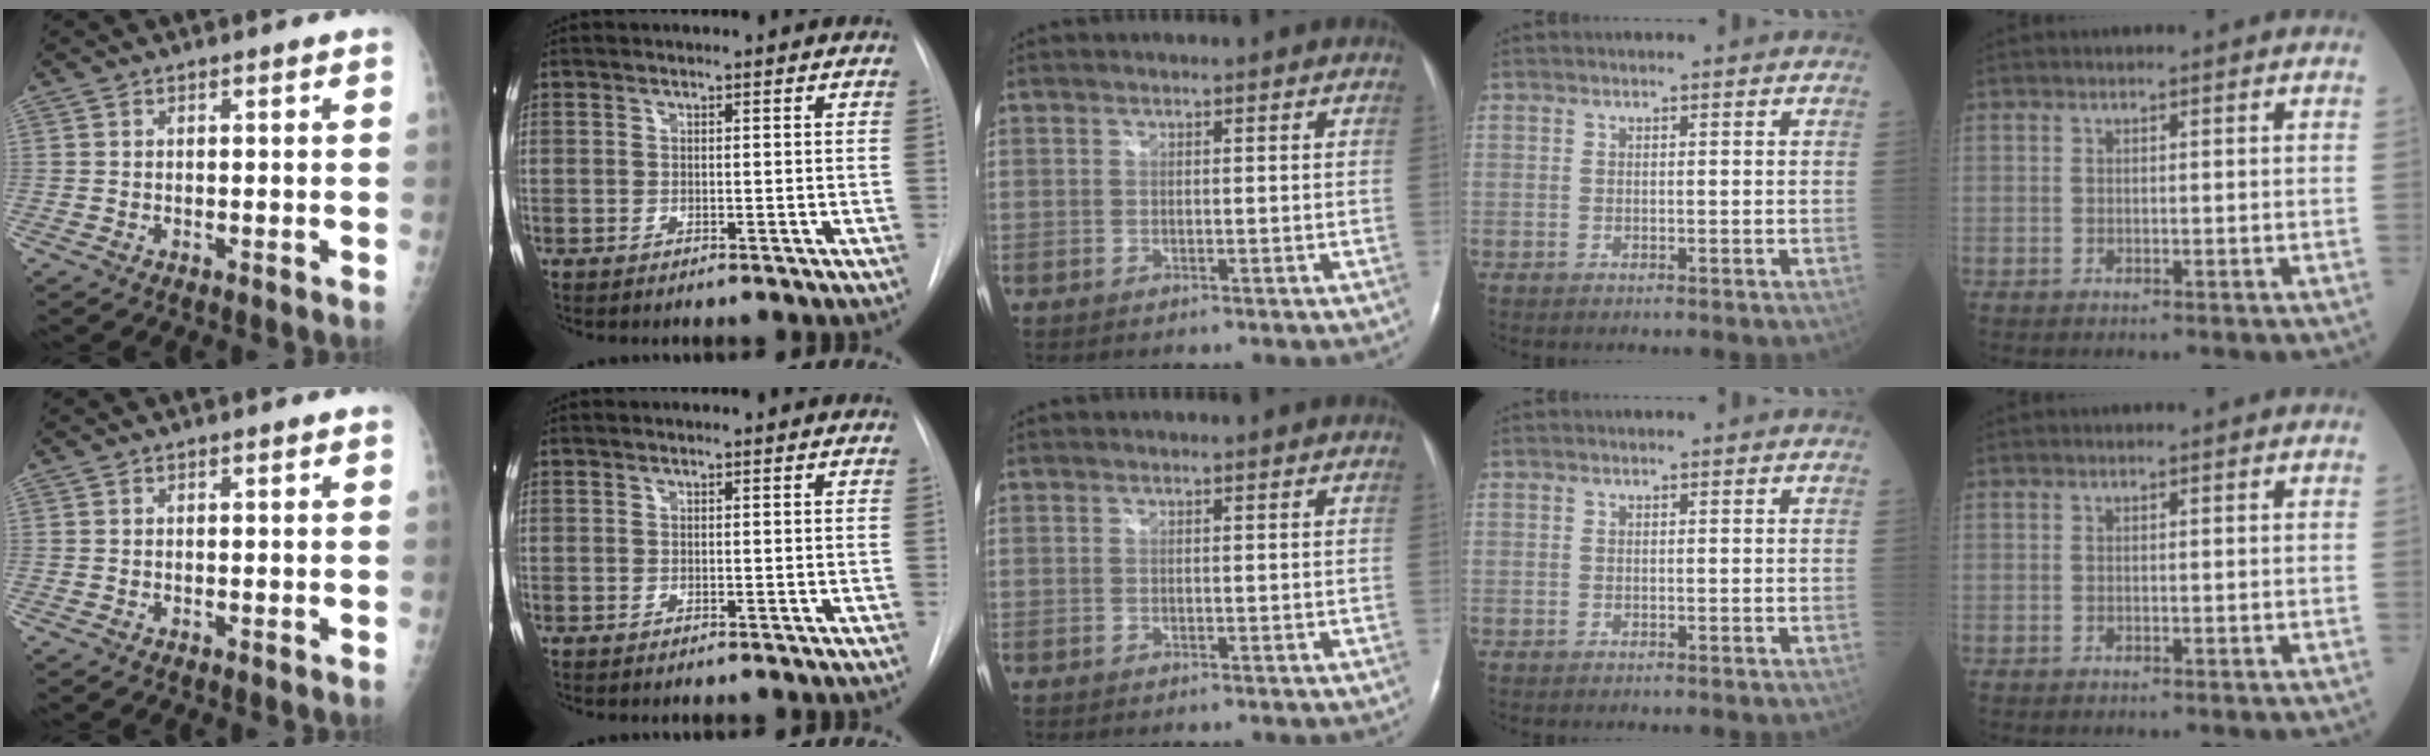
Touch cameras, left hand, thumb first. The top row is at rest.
{}